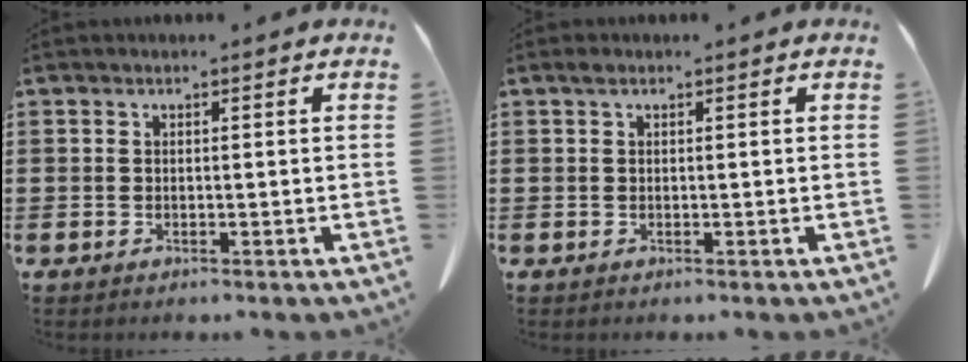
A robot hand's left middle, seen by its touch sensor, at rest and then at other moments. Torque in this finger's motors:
{"motor_torque": [0.93, 0.63, 0.15, 0.07]}